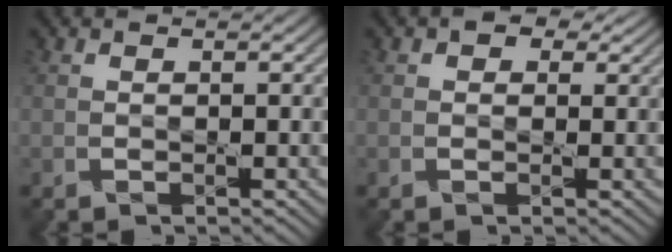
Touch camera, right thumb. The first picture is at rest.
{"total": 1.8, "force": [0.8, 1.4, 0.7], "torque": [-0.010, -0.002, 0.004]}